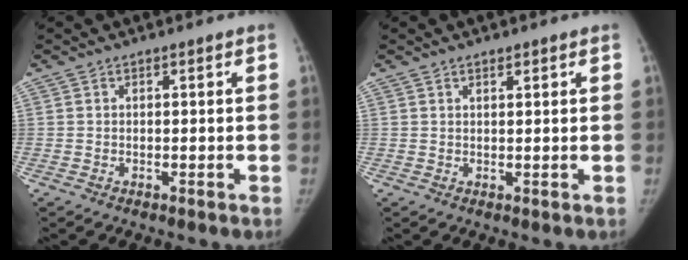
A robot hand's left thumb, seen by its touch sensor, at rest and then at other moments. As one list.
[{"total": 1.3, "force": [0.9, 0.5, 0.8], "torque": [-0.008, -0.004, 0.014]}]